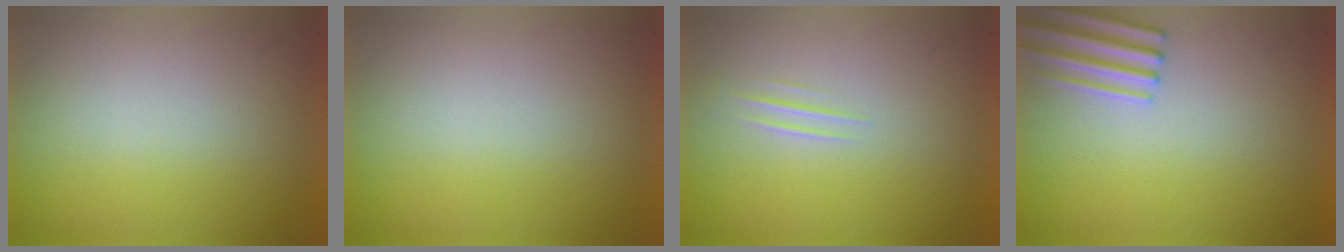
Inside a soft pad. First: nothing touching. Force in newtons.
{"total": 0.0}
{"total": 1.0}
{"total": 2.0}